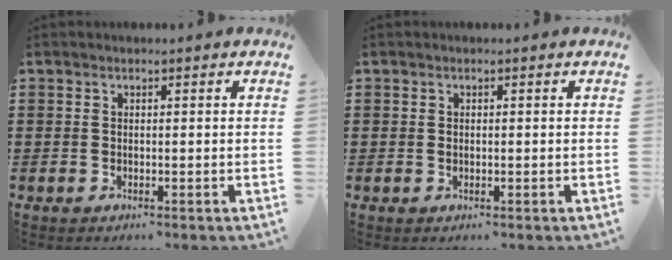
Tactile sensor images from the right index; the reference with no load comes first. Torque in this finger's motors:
{"motor_torque": [0.96, 1.18, 0.05, -0.02]}